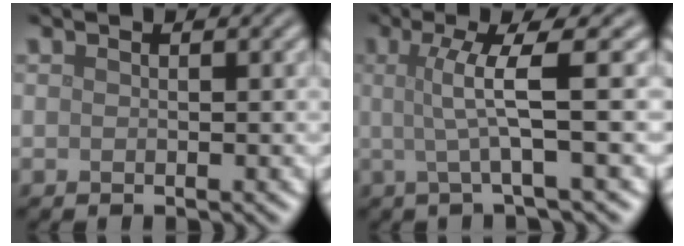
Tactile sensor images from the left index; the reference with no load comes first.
{"total": 4.7, "force": [0.4, 0.7, 4.7], "torque": [-0.081, 0.005, 0.004]}